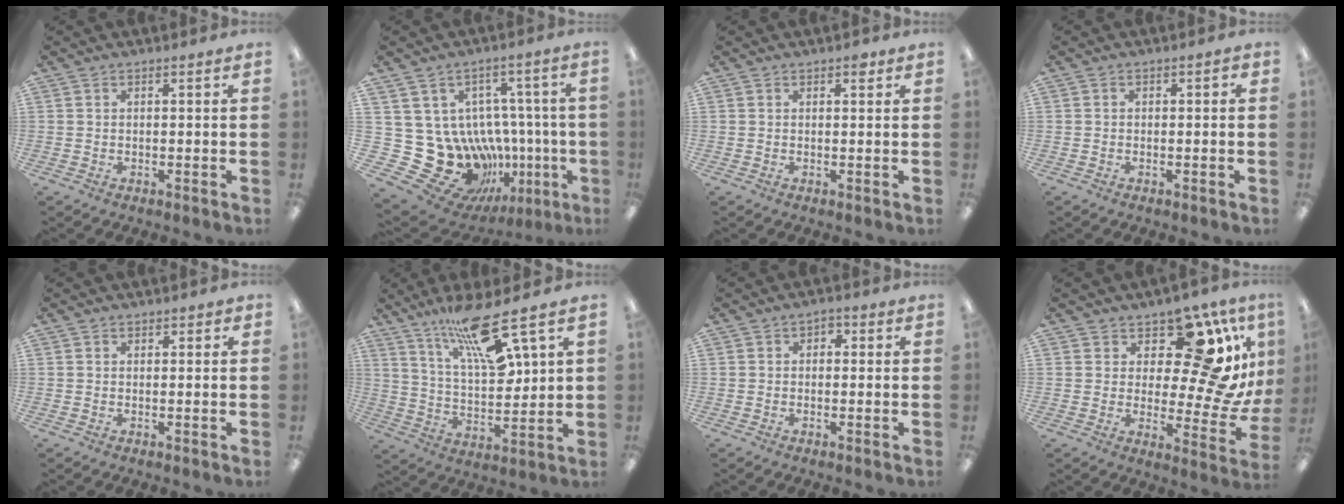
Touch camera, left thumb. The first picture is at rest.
{"total": 22.4, "force": [-2.9, 19.2, 11.2], "torque": [-0.211, -0.021, 0.022]}
{"total": 1.5, "force": [0.7, 0.8, 1.1], "torque": [-0.005, -0.002, 0.008]}
{"total": 1.4, "force": [-0.9, 0.7, 0.8], "torque": [-0.012, 0.005, -0.018]}
{"total": 0.7, "force": [0.1, 0.6, 0.3], "torque": [-0.005, 0.004, 0.001]}
{"total": 16.9, "force": [11.4, 4.1, 11.8], "torque": [-0.212, -0.055, 0.189]}
{"total": 2.0, "force": [-0.8, 1.4, 1.1], "torque": [-0.019, 0.010, -0.017]}
{"total": 16.4, "force": [8.3, 6.0, 12.7], "torque": [-0.179, -0.073, 0.130]}